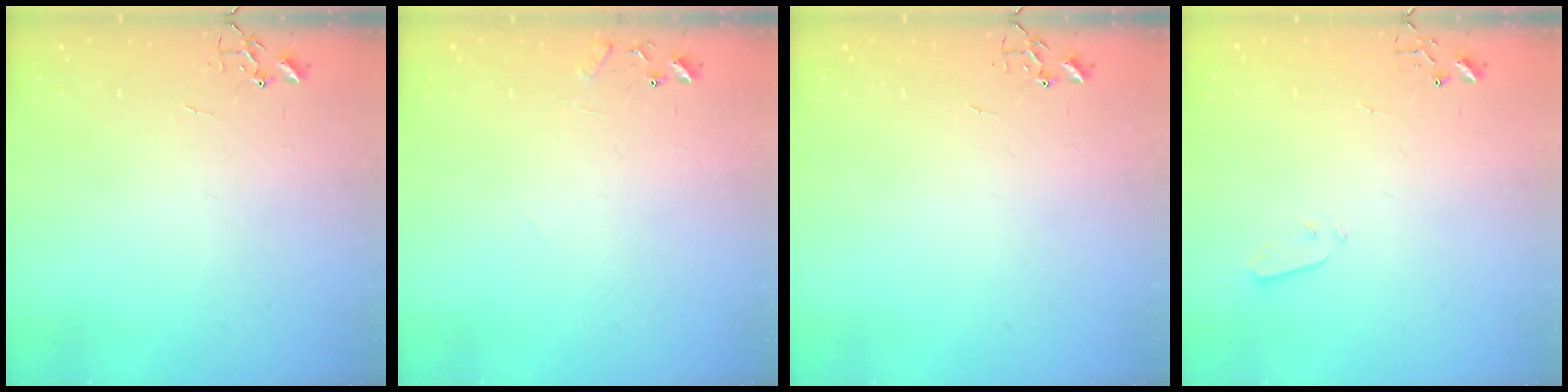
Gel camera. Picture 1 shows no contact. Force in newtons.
{"total": 8.3, "press": 8.3, "slide": 0.6}
{"total": 0.0}
{"total": 3.5, "press": 3.5, "slide": 0.2}